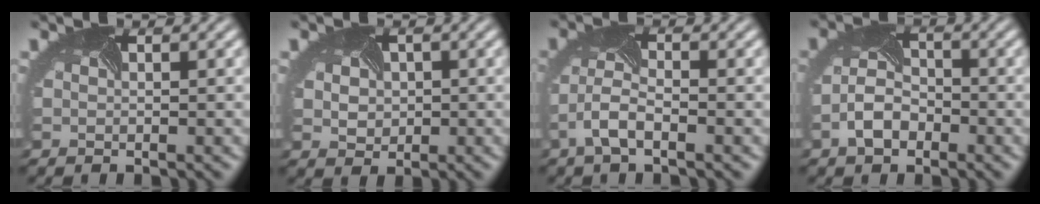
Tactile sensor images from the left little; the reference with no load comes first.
{"total": 2.9, "force": [0.8, 2.5, 1.4], "torque": [-0.022, 0.013, 0.004]}
{"total": 3.3, "force": [-2.0, 1.0, 2.5], "torque": [-0.064, 0.001, -0.041]}
{"total": 3.5, "force": [-1.9, 2.1, 2.0], "torque": [-0.045, -0.002, -0.039]}